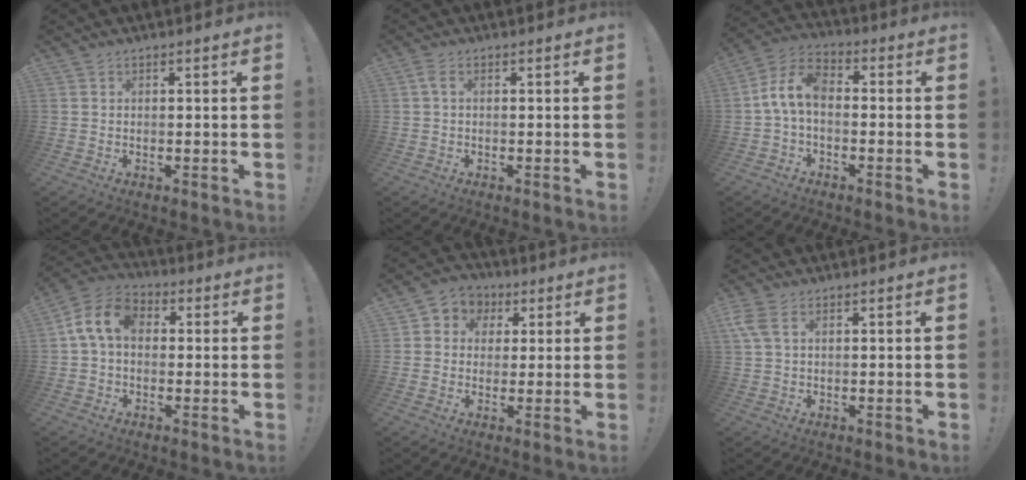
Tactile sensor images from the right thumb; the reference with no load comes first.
{"total": 2.1, "force": [0.3, 0.7, 2.0], "torque": [-0.047, 0.007, 0.008]}
{"total": 9.0, "force": [-0.7, 5.2, 7.3], "torque": [-0.146, 0.009, -0.008]}
{"total": 10.9, "force": [1.7, 7.4, 7.9], "torque": [-0.164, 0.016, 0.036]}
{"total": 6.0, "force": [0.4, 5.8, 1.6], "torque": [-0.020, 0.002, 0.013]}
{"total": 4.6, "force": [1.7, 2.3, 3.6], "torque": [-0.092, 0.002, 0.031]}